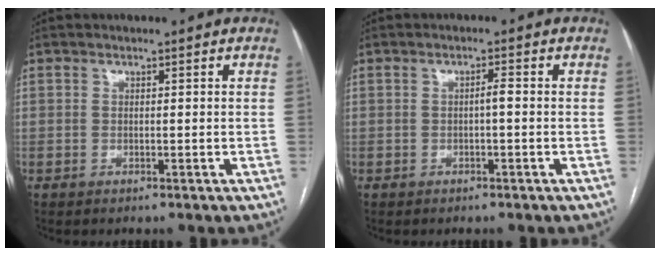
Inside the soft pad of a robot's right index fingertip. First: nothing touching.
{"total": 1.3, "force": [-0.2, 0.1, 1.3], "torque": [-0.020, 0.003, -0.004]}